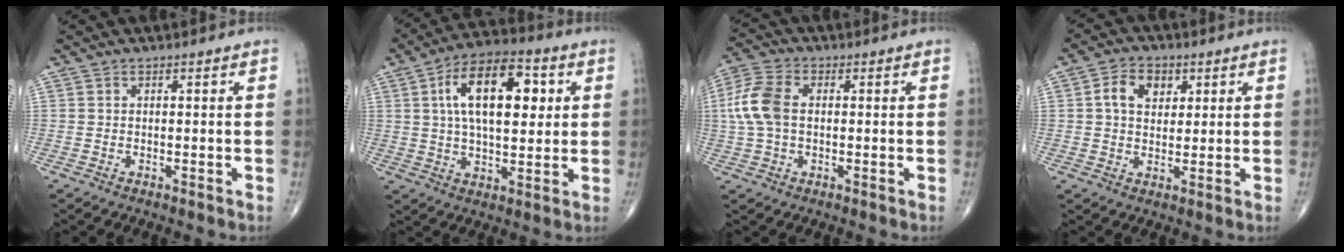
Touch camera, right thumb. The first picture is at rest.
{"total": 16.9, "force": [4.2, 8.3, 14.1], "torque": [-0.212, 0.008, 0.065]}
{"total": 8.8, "force": [0.6, 5.5, 6.8], "torque": [-0.162, 0.019, 0.008]}
{"total": 6.3, "force": [1.9, 4.5, 4.0], "torque": [-0.050, 0.000, 0.027]}